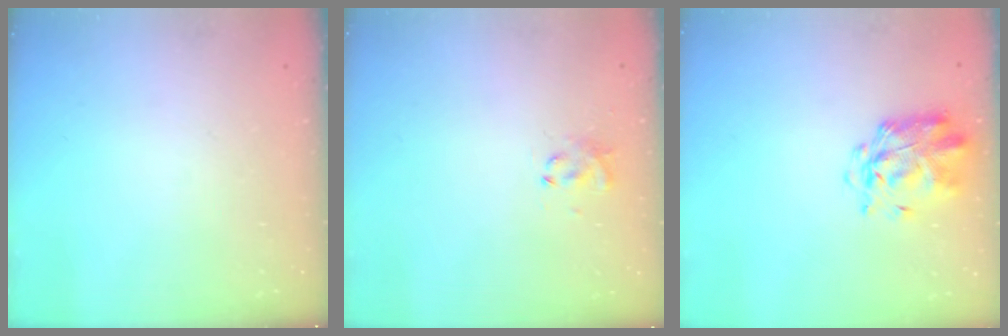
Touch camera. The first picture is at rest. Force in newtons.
{"total": 2.8, "press": 2.6, "slide": 1.0}
{"total": 2.9, "press": 2.8, "slide": 0.8}